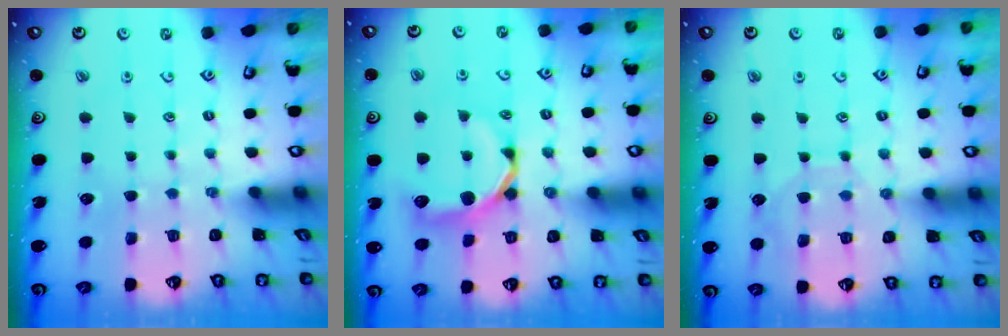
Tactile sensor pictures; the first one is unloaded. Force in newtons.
{"total": 9.2, "press": 9.1, "slide": 0.9}
{"total": 7.7, "press": 7.7, "slide": 0.3}